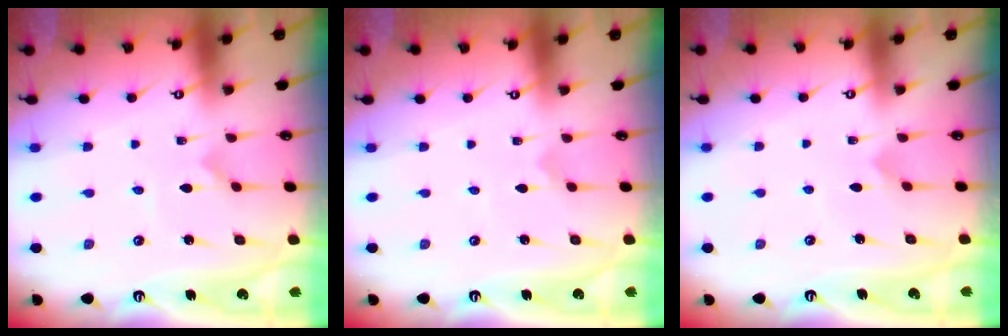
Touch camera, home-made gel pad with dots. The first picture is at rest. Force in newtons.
{"total": 0.0}
{"total": 4.7, "press": 4.7, "slide": 0.4}